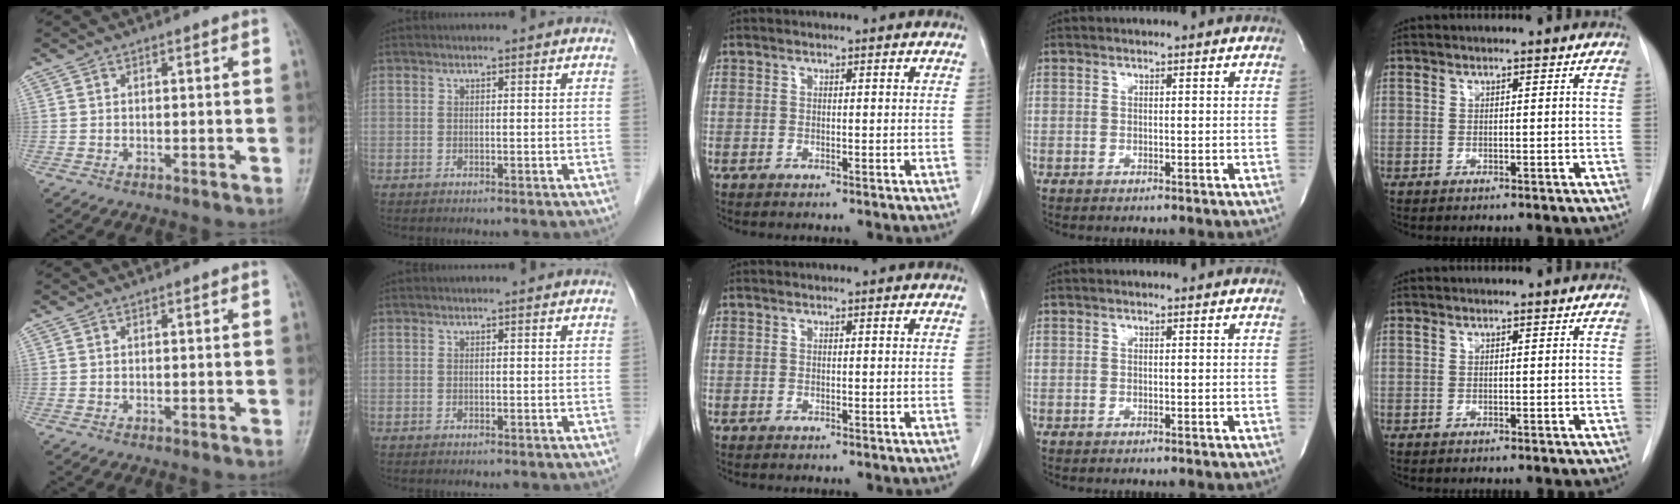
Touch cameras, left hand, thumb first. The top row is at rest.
{}